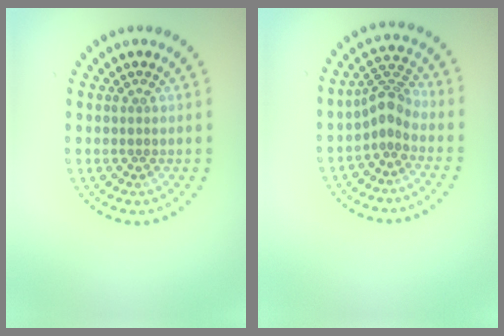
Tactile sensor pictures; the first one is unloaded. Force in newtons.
{"total": 2.6, "press": 1.9, "slide": 1.7}